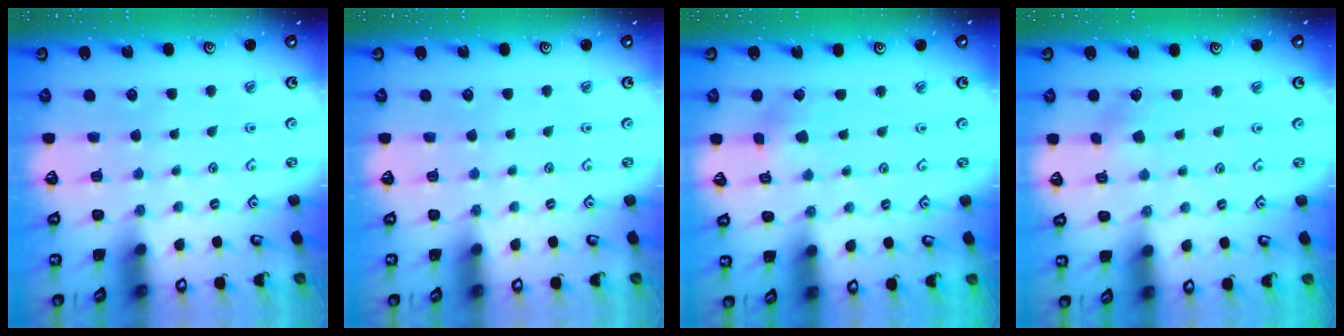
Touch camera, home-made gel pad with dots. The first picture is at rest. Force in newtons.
{"total": 0.0}
{"total": 2.2, "press": 2.2, "slide": 0.3}
{"total": 2.3, "press": 2.3, "slide": 0.3}